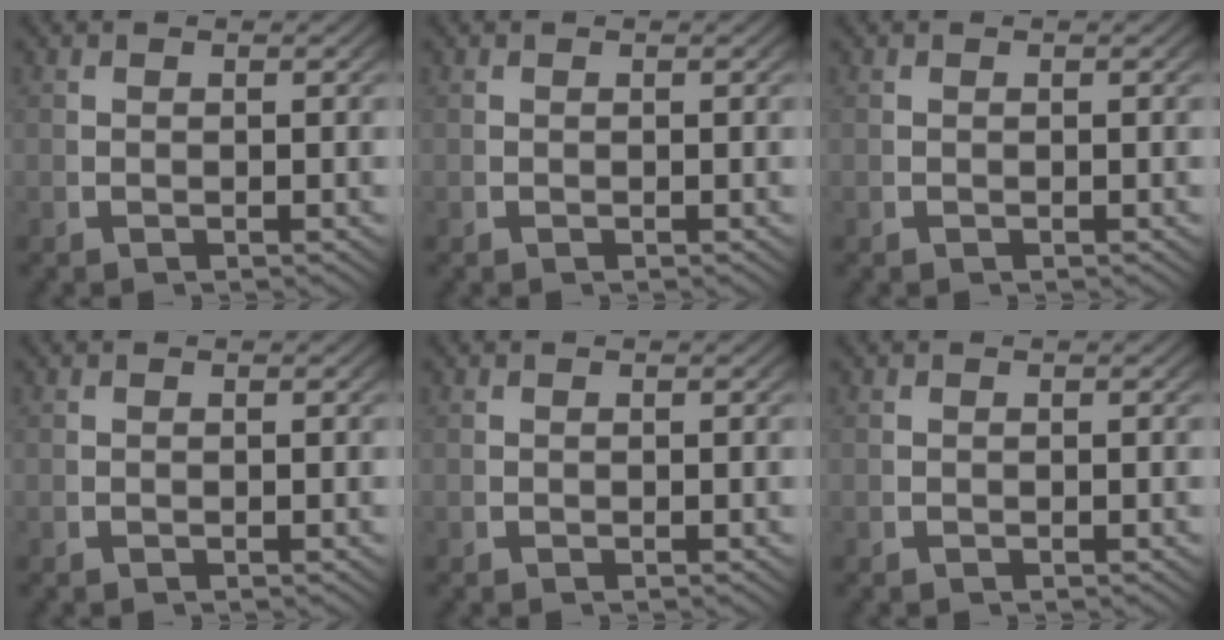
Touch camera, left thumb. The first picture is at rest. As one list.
[{"total": 0.0}, {"total": 0.0}, {"total": 0.0}, {"total": 0.0}, {"total": 0.0}]